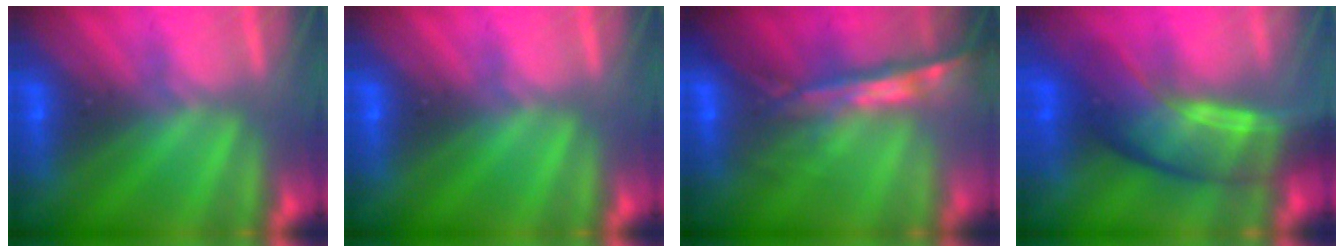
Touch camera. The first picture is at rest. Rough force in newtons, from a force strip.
{"total": 0.0}
{"total": 7.2}
{"total": 9.9}